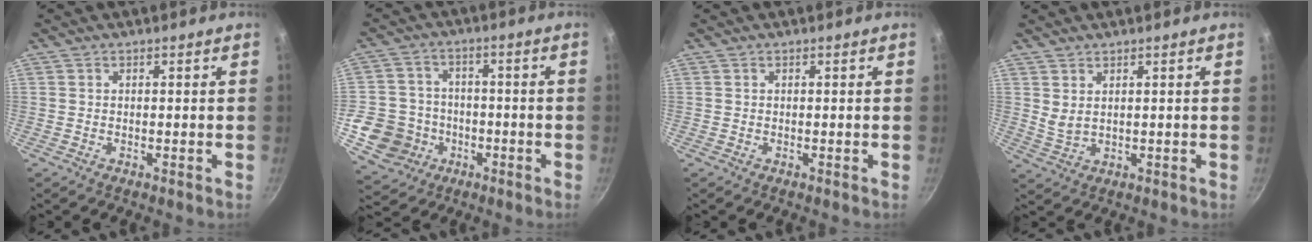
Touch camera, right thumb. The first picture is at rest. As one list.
[{"total": 11.4, "force": [-4.0, 10.0, 3.6], "torque": [-0.045, 0.036, -0.067]}, {"total": 0.0}, {"total": 2.6, "force": [1.4, 1.1, 1.9], "torque": [-0.036, -0.017, 0.032]}]